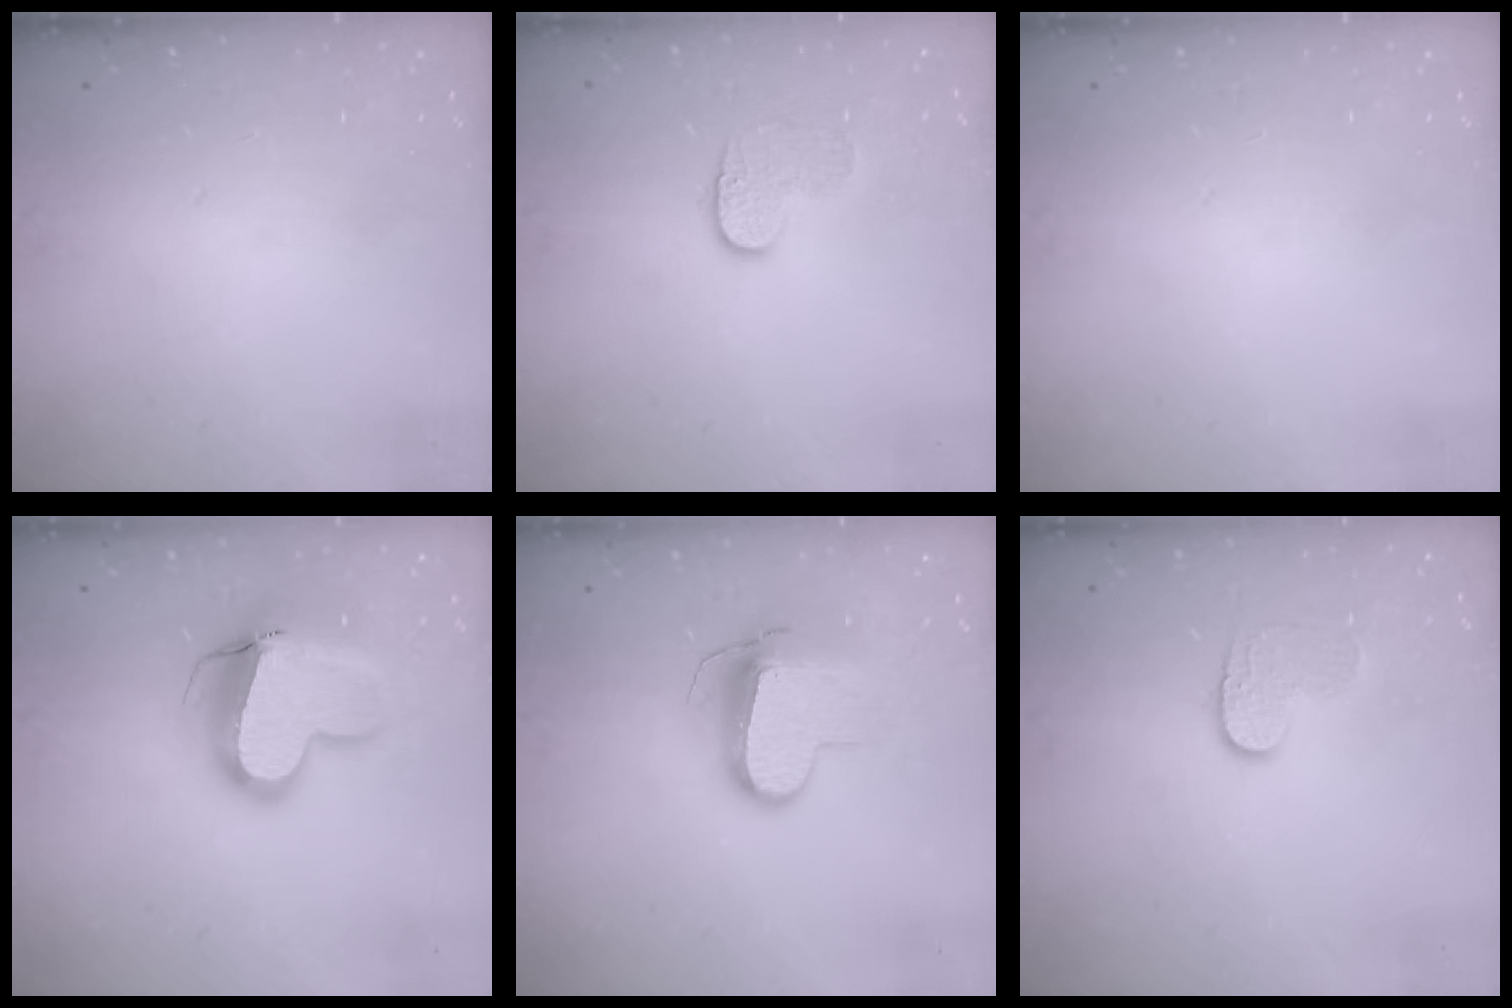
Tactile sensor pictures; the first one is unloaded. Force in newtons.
{"total": 6.5, "press": 6.4, "slide": 0.5}
{"total": 0.0}
{"total": 16.2, "press": 16.0, "slide": 2.1}
{"total": 11.1, "press": 11.1, "slide": 0.4}
{"total": 5.7, "press": 5.7, "slide": 0.3}